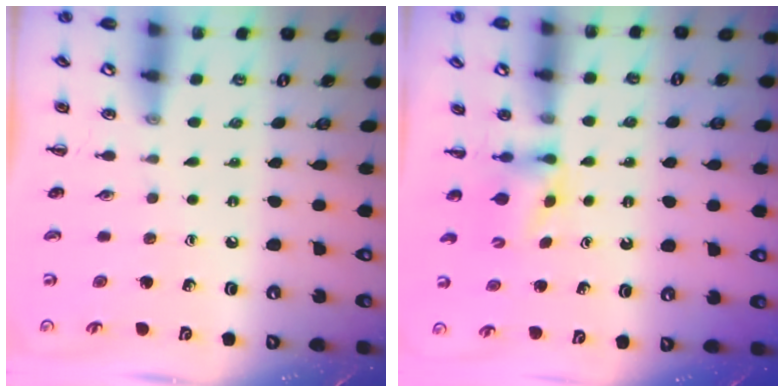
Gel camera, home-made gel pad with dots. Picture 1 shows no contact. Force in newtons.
{"total": 3.7, "press": 3.5, "slide": 1.3}